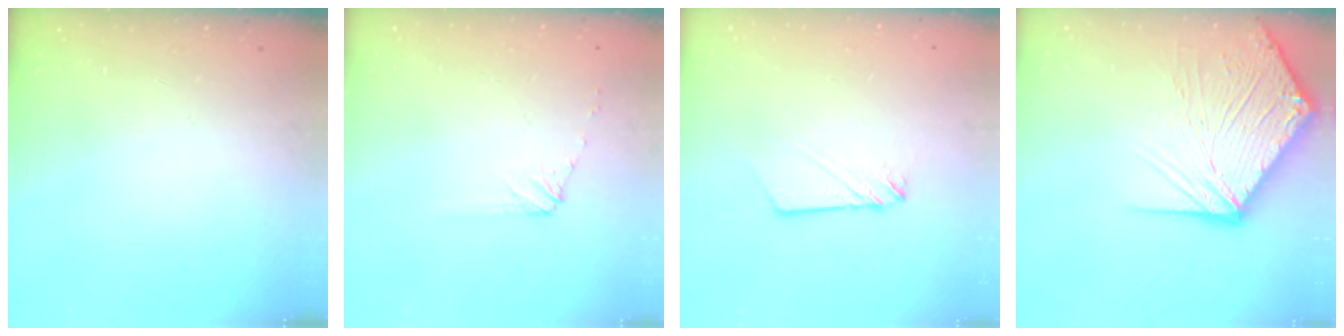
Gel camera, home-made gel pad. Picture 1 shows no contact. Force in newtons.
{"total": 4.8, "press": 4.7, "slide": 0.7}
{"total": 3.0, "press": 3.0, "slide": 0.2}
{"total": 16.8, "press": 16.7, "slide": 2.3}